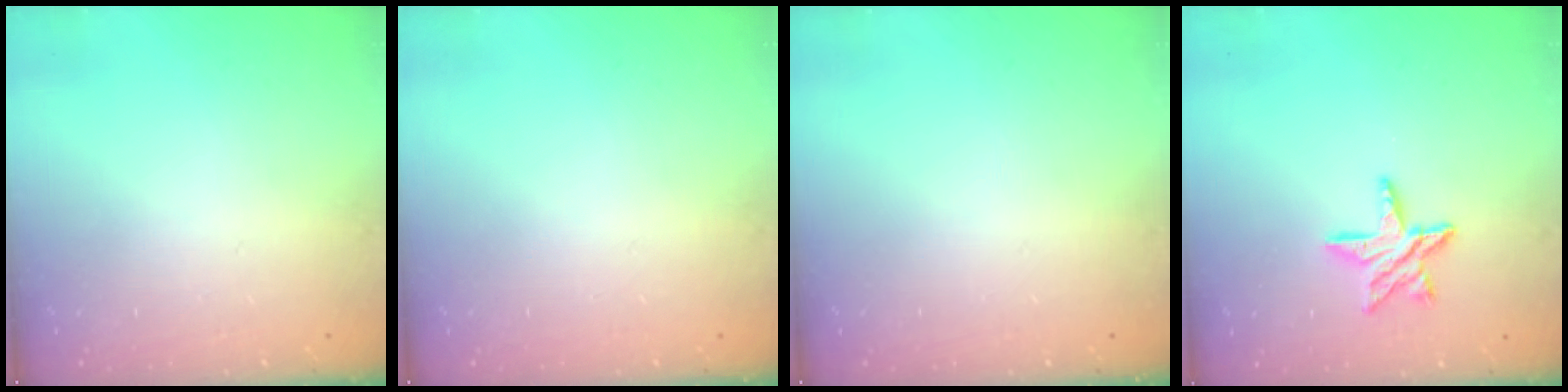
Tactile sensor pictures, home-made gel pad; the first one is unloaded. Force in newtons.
{"total": 0.0}
{"total": 0.0}
{"total": 10.0, "press": 9.9, "slide": 0.9}